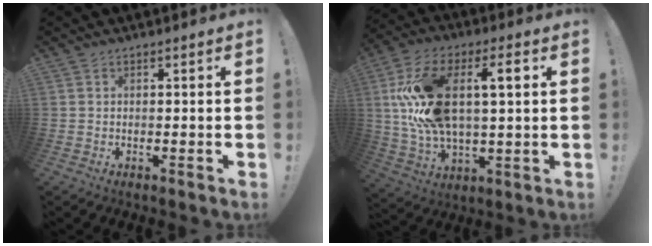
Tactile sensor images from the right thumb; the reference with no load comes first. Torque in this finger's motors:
{"motor_torque": [2.46, 2.54, 0.76, 0.12, 0.23]}